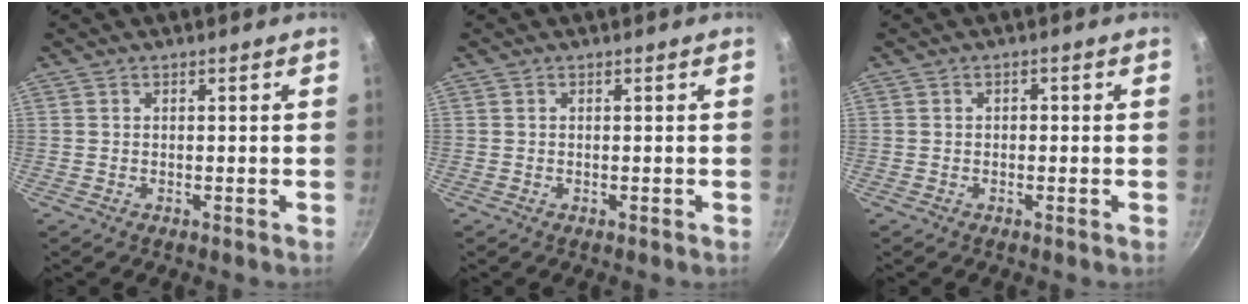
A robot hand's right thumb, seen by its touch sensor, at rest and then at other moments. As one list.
[{"total": 0.0}, {"total": 0.9, "force": [-0.1, 0.7, 0.6], "torque": [0.005, 0.005, -0.006]}]